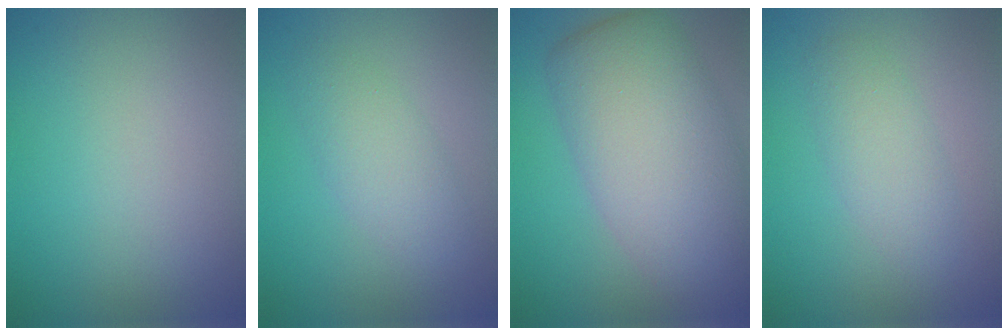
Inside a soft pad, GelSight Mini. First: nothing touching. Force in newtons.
{"total": 2.6, "press": 2.6, "slide": 0.1}
{"total": 9.0, "press": 9.0, "slide": 0.7}
{"total": 2.4, "press": 2.4, "slide": 0.1}